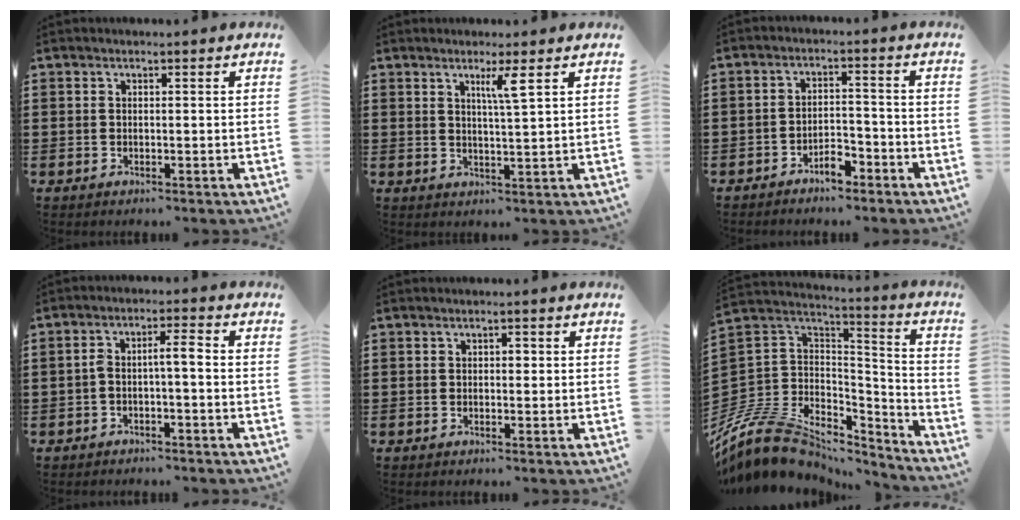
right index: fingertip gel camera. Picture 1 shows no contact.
{"total": 3.2, "force": [1.8, -0.3, 2.6], "torque": [-0.047, -0.009, 0.027]}
{"total": 3.9, "force": [-3.2, 1.3, 1.8], "torque": [-0.033, 0.011, -0.062]}
{"total": 3.1, "force": [-0.9, 0.7, 2.9], "torque": [-0.056, 0.010, -0.022]}
{"total": 1.0, "force": [0.1, 0.5, 0.8], "torque": [-0.016, 0.006, 0.001]}
{"total": 11.8, "force": [-8.1, 7.0, 5.0], "torque": [-0.133, 0.016, -0.155]}